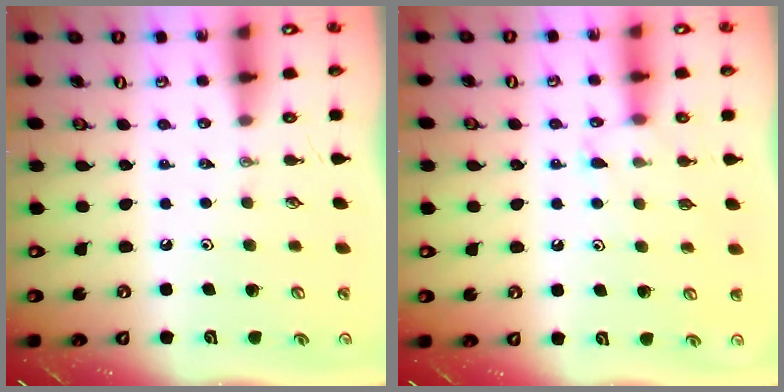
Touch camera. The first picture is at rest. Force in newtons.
{"total": 5.8, "press": 5.7, "slide": 0.5}